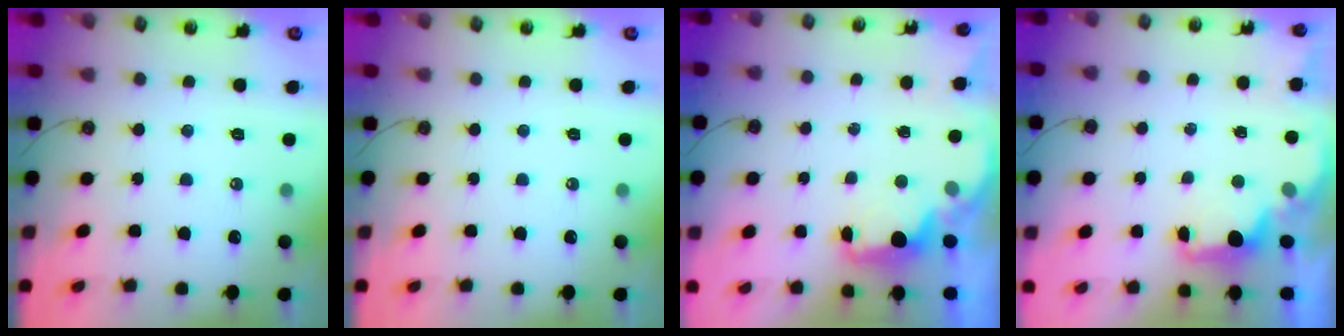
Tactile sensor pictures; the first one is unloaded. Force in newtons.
{"total": 0.0}
{"total": 2.4, "press": 2.3, "slide": 0.8}
{"total": 2.7, "press": 2.6, "slide": 0.6}